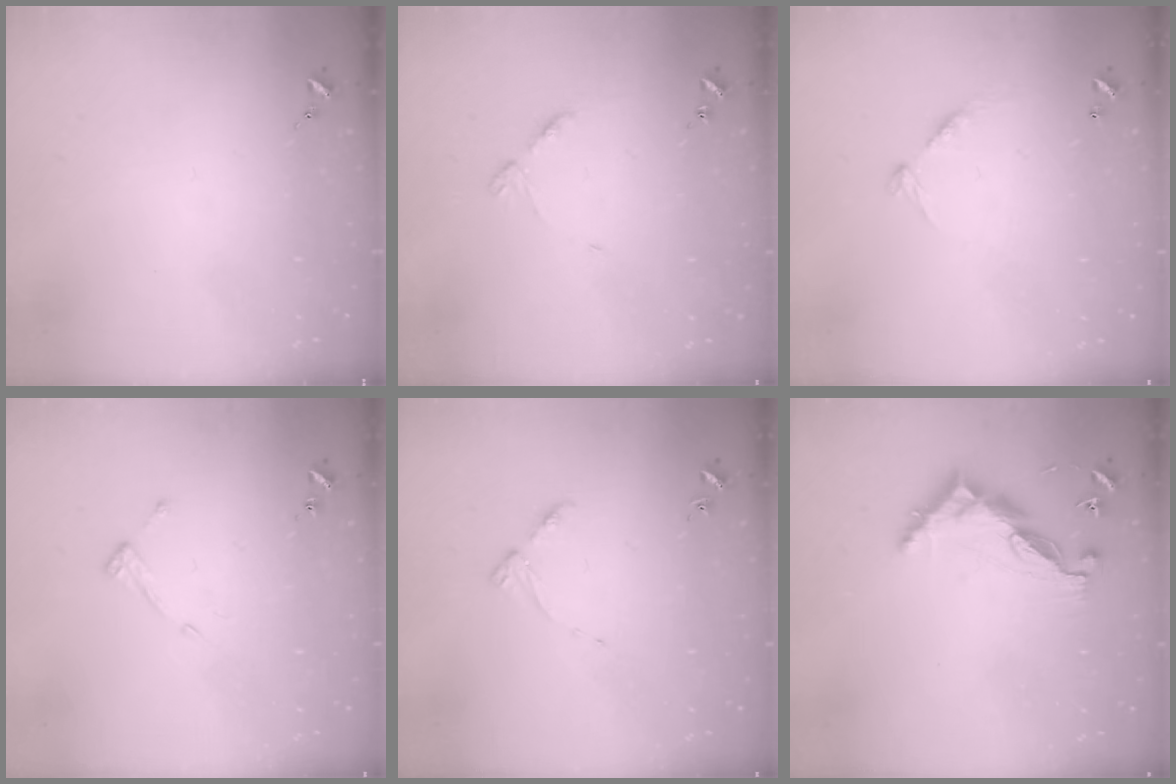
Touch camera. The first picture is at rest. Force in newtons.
{"total": 4.4, "press": 4.3, "slide": 0.5}
{"total": 8.8, "press": 8.8, "slide": 0.7}
{"total": 7.5, "press": 7.5, "slide": 0.5}
{"total": 3.8, "press": 3.8, "slide": 0.5}
{"total": 9.0, "press": 9.0, "slide": 0.8}